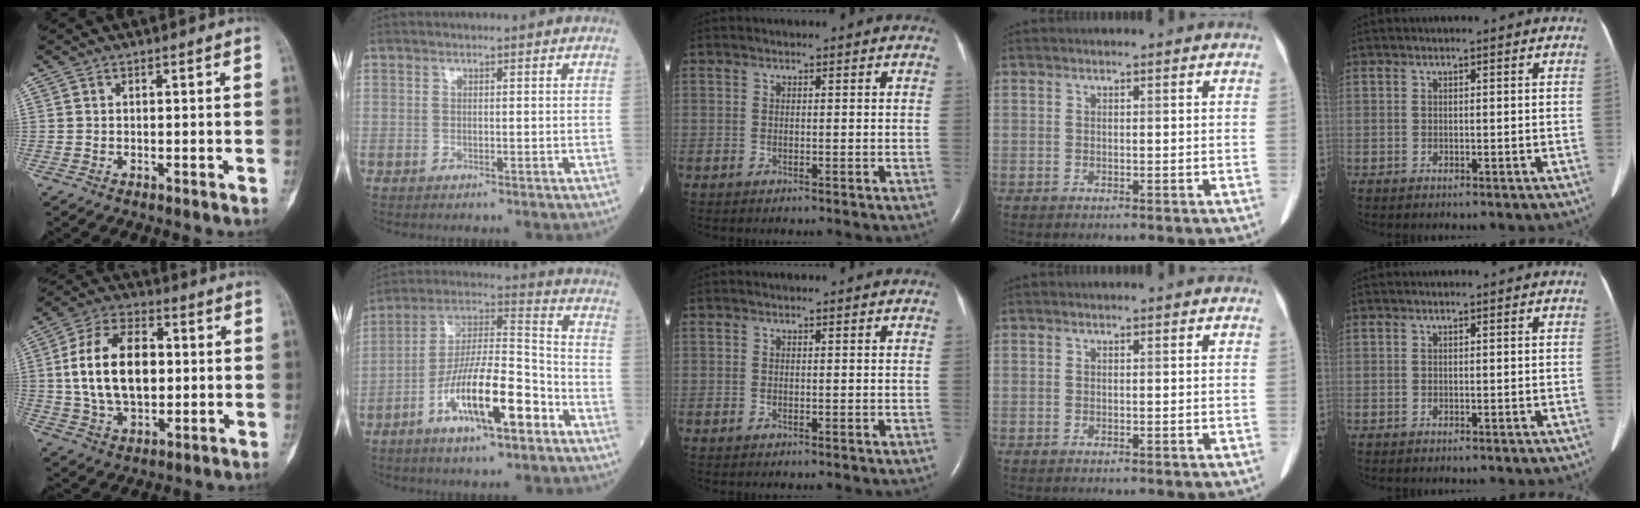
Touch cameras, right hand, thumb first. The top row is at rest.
{"thumb": {"total": 16.5, "force": [1.4, 10.1, 13.0], "torque": [-0.217, 0.008, 0.024]}, "index": {"total": 15.6, "force": [-7.1, 3.4, 13.5], "torque": [-0.246, 0.003, -0.125]}}